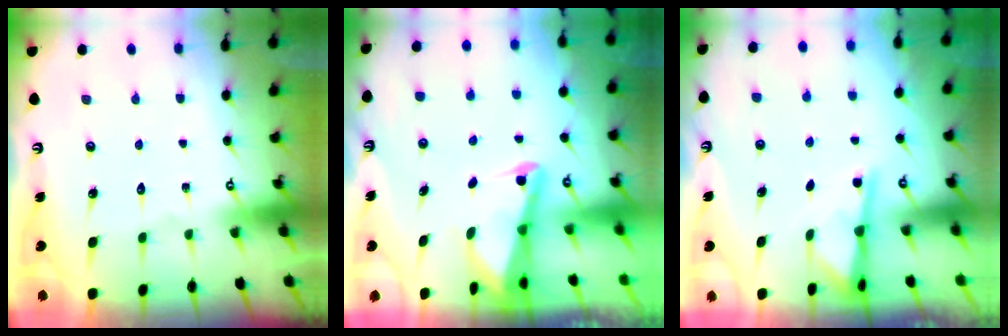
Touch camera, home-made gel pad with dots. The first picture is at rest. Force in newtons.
{"total": 2.5, "press": 2.4, "slide": 0.6}
{"total": 2.6, "press": 2.6, "slide": 0.4}